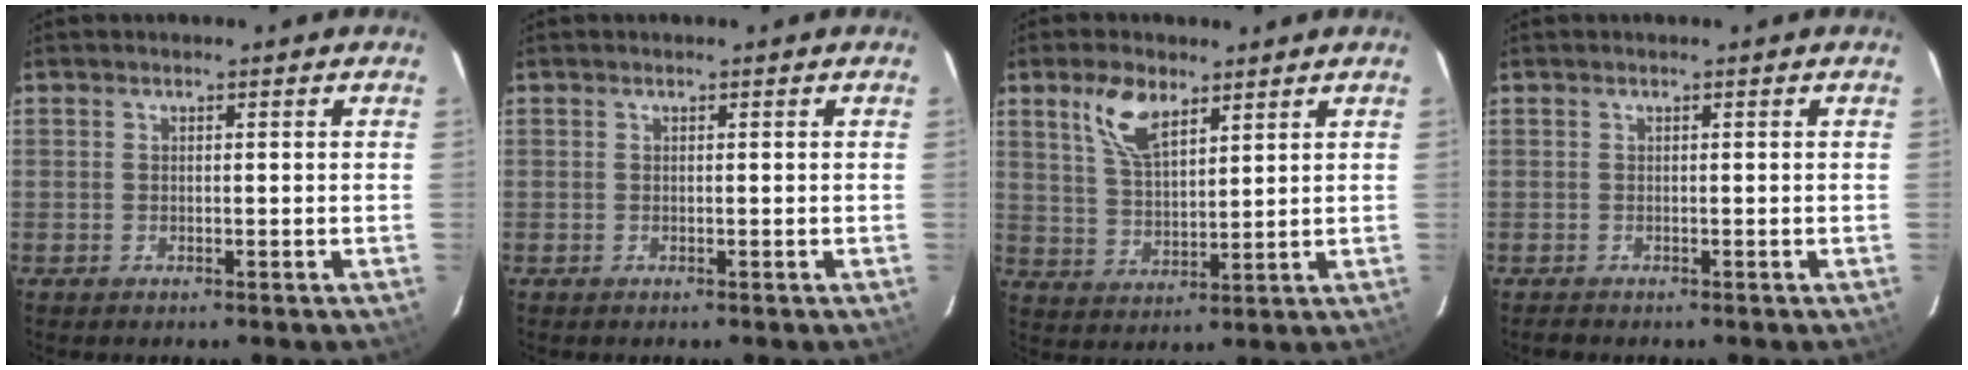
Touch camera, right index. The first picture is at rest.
{"total": 0.0}
{"total": 8.4, "force": [5.0, 3.8, 5.5], "torque": [-0.108, 0.012, 0.102]}
{"total": 0.8, "force": [-0.8, 0.3, 0.0], "torque": [-0.004, -0.002, -0.015]}